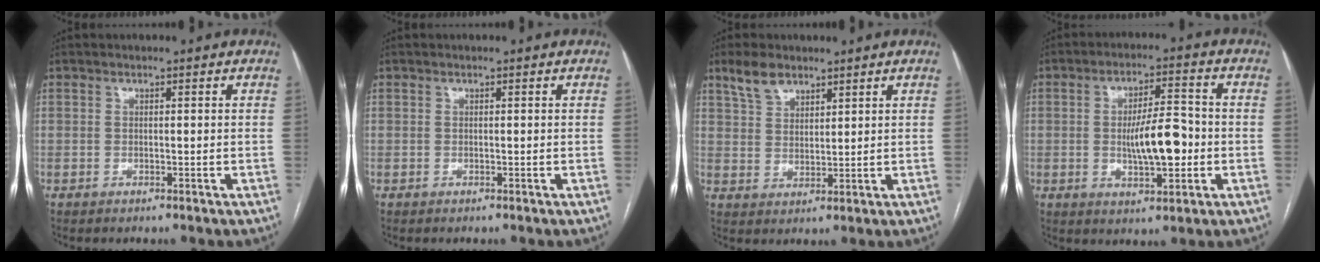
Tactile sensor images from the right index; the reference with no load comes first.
{"total": 0.0}
{"total": 5.4, "force": [4.1, 2.7, 2.2], "torque": [-0.049, 0.011, 0.088]}
{"total": 9.0, "force": [-1.1, 2.6, 8.5], "torque": [-0.150, 0.007, -0.016]}